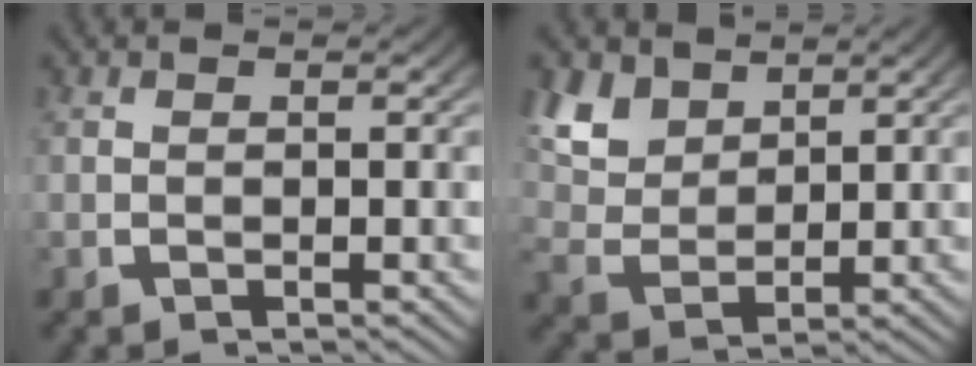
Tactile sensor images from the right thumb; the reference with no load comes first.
{"total": 5.2, "force": [2.5, 3.4, 3.0], "torque": [-0.082, -0.015, 0.061]}